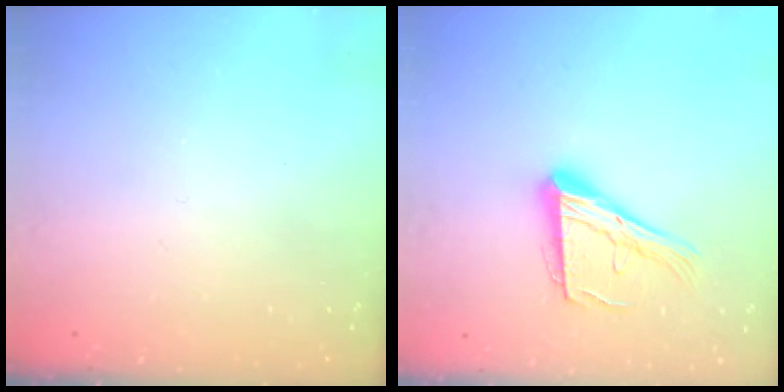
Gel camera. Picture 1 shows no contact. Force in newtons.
{"total": 16.9, "press": 16.8, "slide": 1.8}